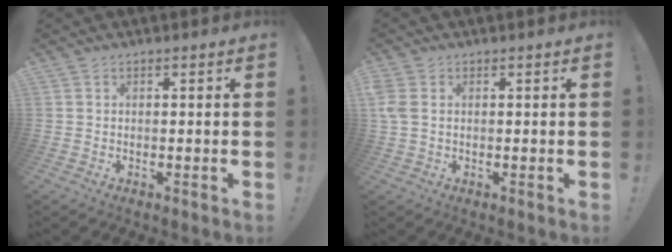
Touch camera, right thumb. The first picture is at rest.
{"total": 3.5, "force": [0.7, 2.4, 2.5], "torque": [-0.067, 0.004, 0.014]}